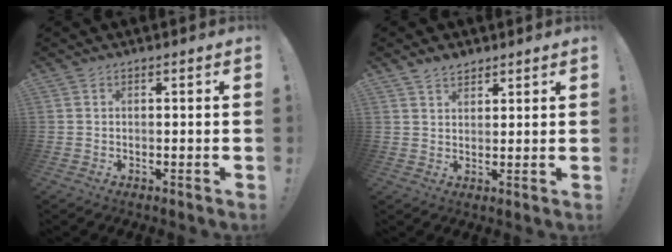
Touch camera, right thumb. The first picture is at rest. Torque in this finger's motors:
{"motor_torque": [-0.02, 0.01, 0.24, 0.15, 0.00]}